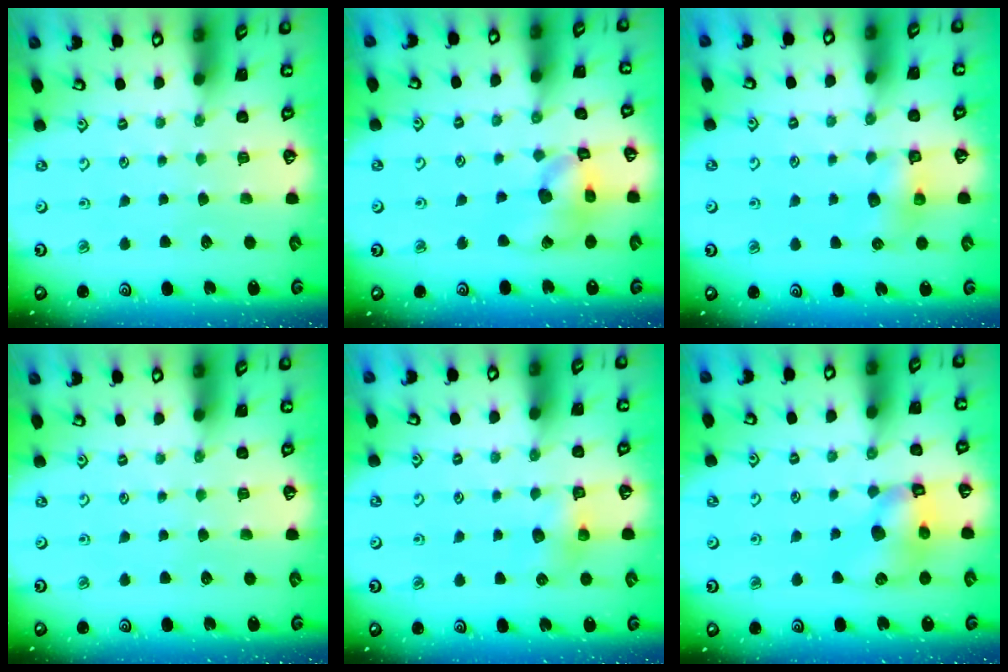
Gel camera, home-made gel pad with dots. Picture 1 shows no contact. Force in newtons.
{"total": 13.3, "press": 13.2, "slide": 1.8}
{"total": 7.4, "press": 7.4, "slide": 0.2}
{"total": 0.0}
{"total": 6.5, "press": 6.5, "slide": 0.4}
{"total": 10.0, "press": 9.9, "slide": 1.4}